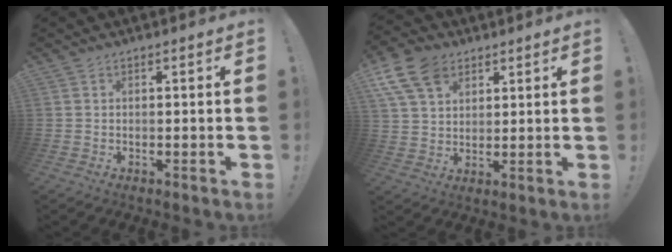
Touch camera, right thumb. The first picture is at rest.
{"total": 13.2, "force": [6.8, 9.0, 6.9], "torque": [-0.123, -0.029, 0.134]}